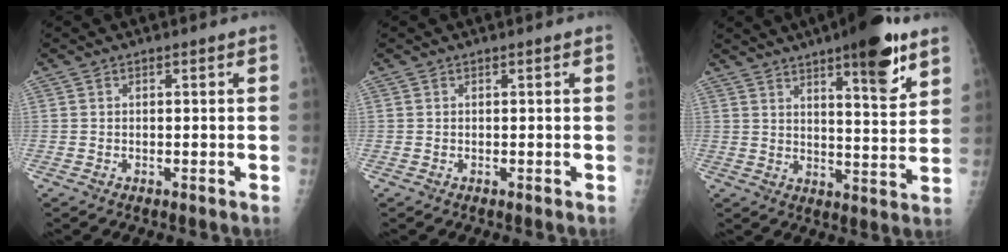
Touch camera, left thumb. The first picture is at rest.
{"total": 0.0}
{"total": 14.2, "force": [8.5, 3.4, 10.9], "torque": [-0.132, -0.047, 0.121]}